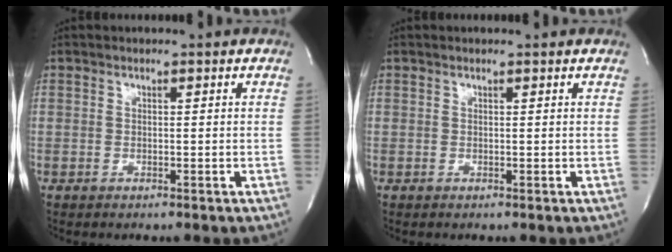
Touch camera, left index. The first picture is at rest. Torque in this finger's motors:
{"motor_torque": [0.21, -0.06, 0.01, -0.01]}